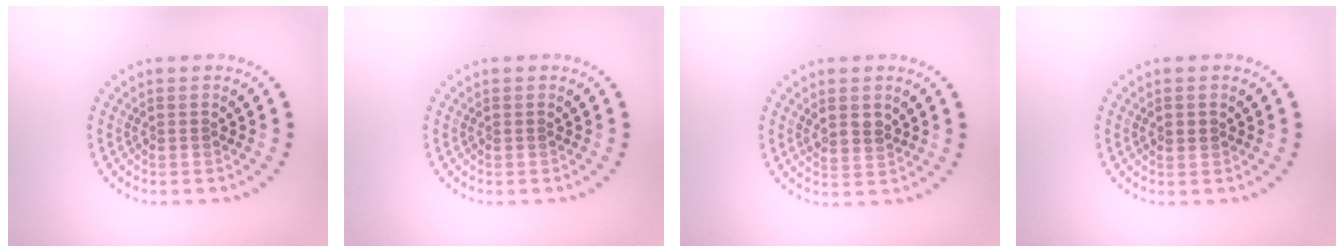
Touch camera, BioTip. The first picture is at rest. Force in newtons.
{"total": 0.0}
{"total": 1.6, "press": 1.4, "slide": 0.8}
{"total": 1.2, "press": 1.2, "slide": 0.1}